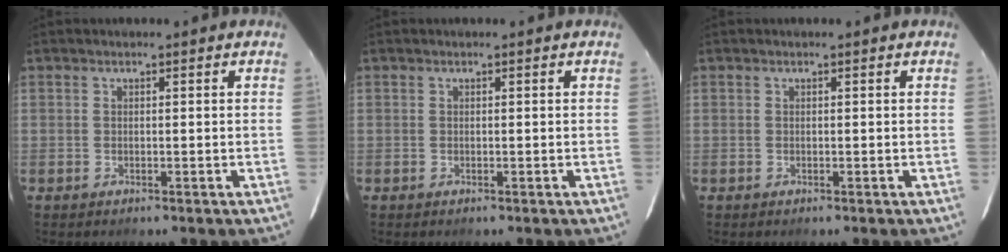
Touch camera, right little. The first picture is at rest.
{"total": 0.0}
{"total": 0.0}